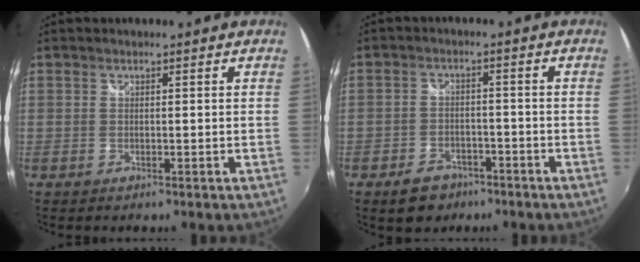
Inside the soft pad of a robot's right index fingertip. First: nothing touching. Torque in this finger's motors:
{"motor_torque": [0.40, -0.41, 0.18, 0.00]}